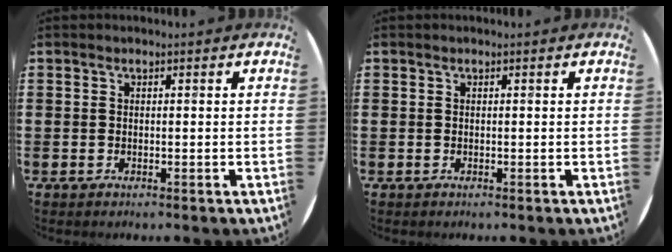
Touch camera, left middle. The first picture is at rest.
{"total": 0.0}